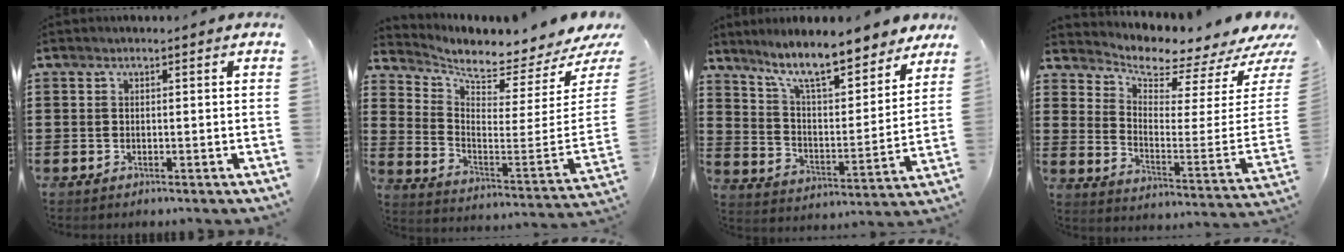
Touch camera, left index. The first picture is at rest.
{"total": 4.1, "force": [3.8, -0.1, 1.7], "torque": [-0.052, -0.065, 0.057]}
{"total": 10.2, "force": [8.9, 1.1, 5.0], "torque": [-0.122, -0.049, 0.153]}
{"total": 4.3, "force": [4.0, 0.6, 1.4], "torque": [-0.040, -0.057, 0.060]}